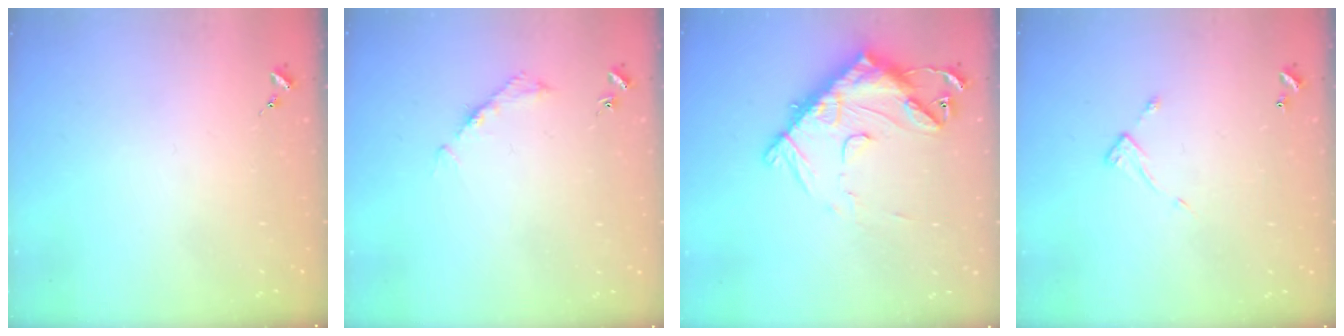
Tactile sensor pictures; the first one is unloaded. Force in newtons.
{"total": 4.1, "press": 4.1, "slide": 0.3}
{"total": 16.1, "press": 16.0, "slide": 1.6}
{"total": 5.5, "press": 5.5, "slide": 0.2}